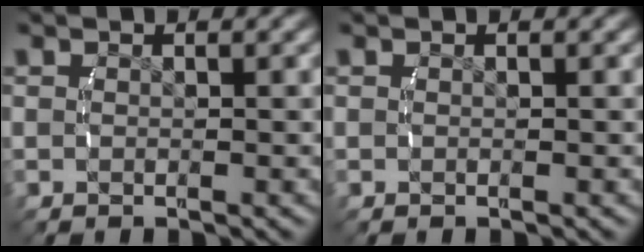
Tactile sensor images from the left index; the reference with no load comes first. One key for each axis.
{"total": 0.0}